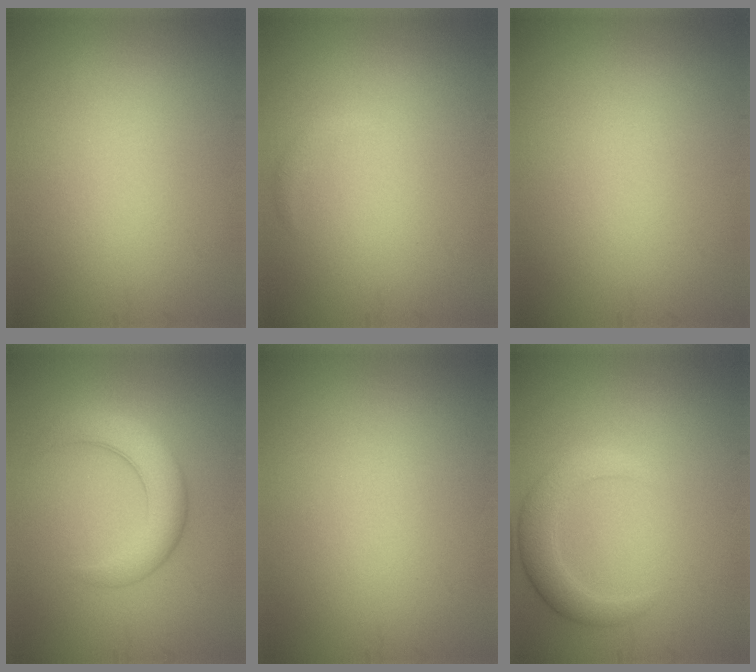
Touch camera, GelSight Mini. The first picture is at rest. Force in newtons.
{"total": 0.6, "press": 0.6, "slide": 0.1}
{"total": 0.0}
{"total": 4.3, "press": 4.3, "slide": 0.3}
{"total": 0.0}
{"total": 3.1, "press": 3.0, "slide": 0.3}